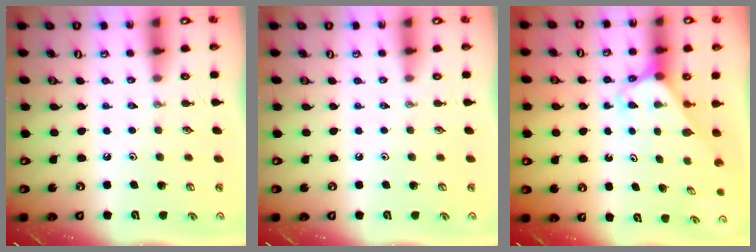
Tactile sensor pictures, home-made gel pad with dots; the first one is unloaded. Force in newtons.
{"total": 0.0}
{"total": 2.8, "press": 2.8, "slide": 0.2}